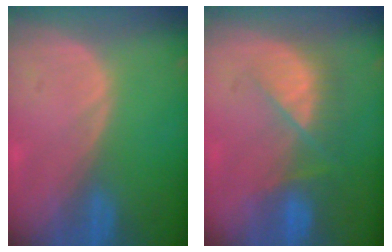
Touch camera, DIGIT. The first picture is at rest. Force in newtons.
{"total": 7.5, "press": 6.7, "slide": 3.3}